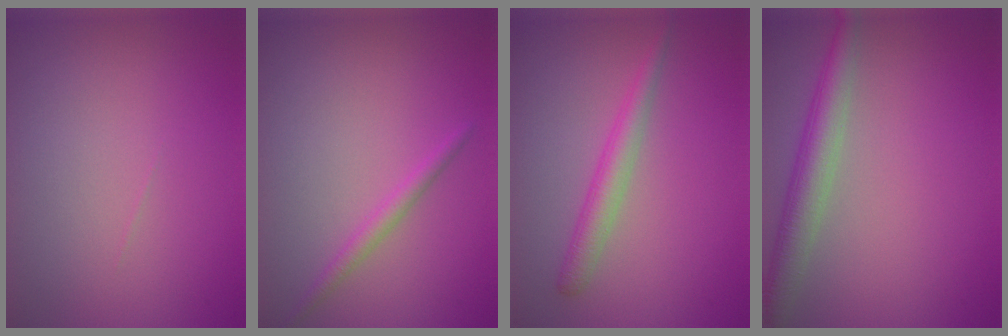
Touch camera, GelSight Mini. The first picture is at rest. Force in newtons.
{"total": 1.4, "press": 1.4, "slide": 0.0}
{"total": 2.5, "press": 2.5, "slide": 0.0}
{"total": 4.1, "press": 4.1, "slide": 0.1}